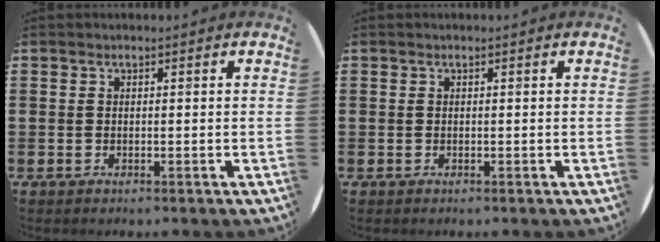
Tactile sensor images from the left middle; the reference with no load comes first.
{"total": 0.0}